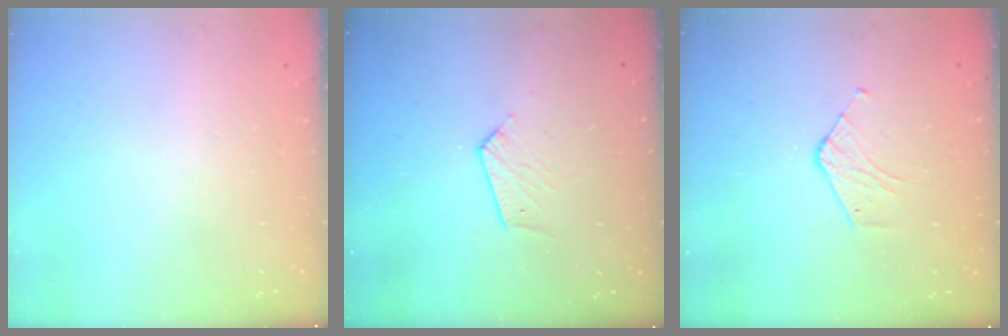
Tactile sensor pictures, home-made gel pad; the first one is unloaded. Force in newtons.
{"total": 3.5, "press": 3.5, "slide": 0.3}
{"total": 4.4, "press": 4.4, "slide": 0.3}